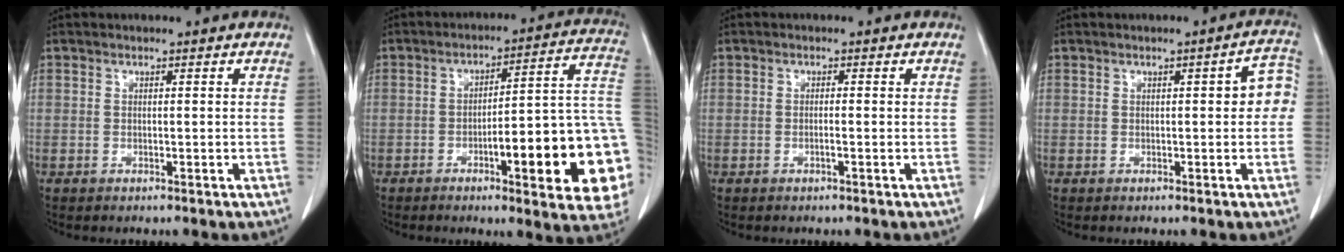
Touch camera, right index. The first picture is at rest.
{"total": 19.5, "force": [-5.2, 2.7, 18.6], "torque": [-0.145, 0.028, -0.059]}
{"total": 0.9, "force": [-0.4, -0.1, 0.8], "torque": [-0.015, 0.001, -0.006]}
{"total": 4.2, "force": [0.3, 1.3, 4.0], "torque": [-0.036, 0.019, -0.003]}